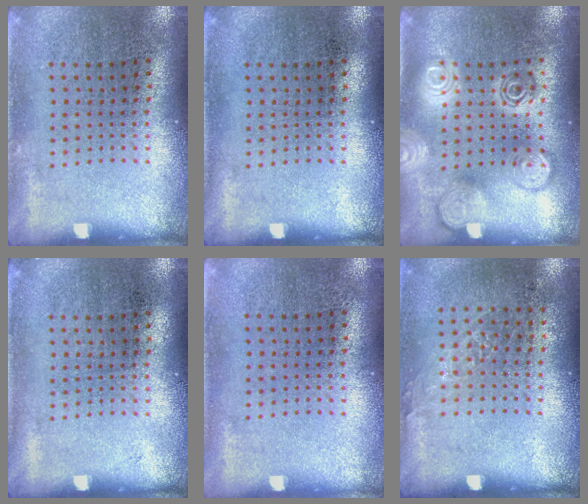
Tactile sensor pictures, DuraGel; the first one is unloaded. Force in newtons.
{"total": 0.0}
{"total": 2.8, "press": 2.8, "slide": 0.5}
{"total": 0.0}
{"total": 0.0}
{"total": 0.9, "press": 0.8, "slide": 0.4}